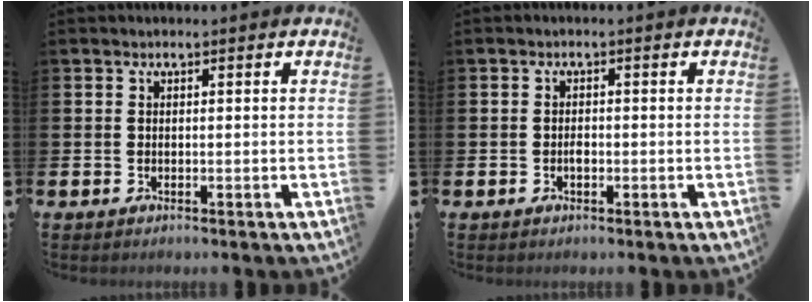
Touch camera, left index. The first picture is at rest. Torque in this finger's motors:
{"motor_torque": [-0.10, 0.14, 0.01, 0.00]}